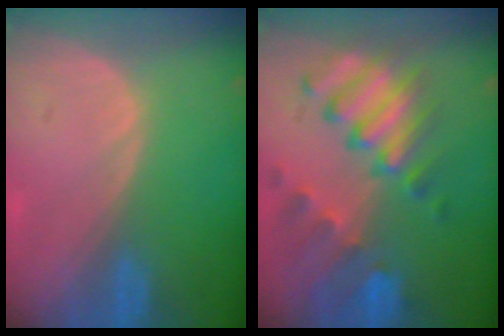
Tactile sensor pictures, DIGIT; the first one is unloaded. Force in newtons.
{"total": 10.2, "press": 8.9, "slide": 5.0}